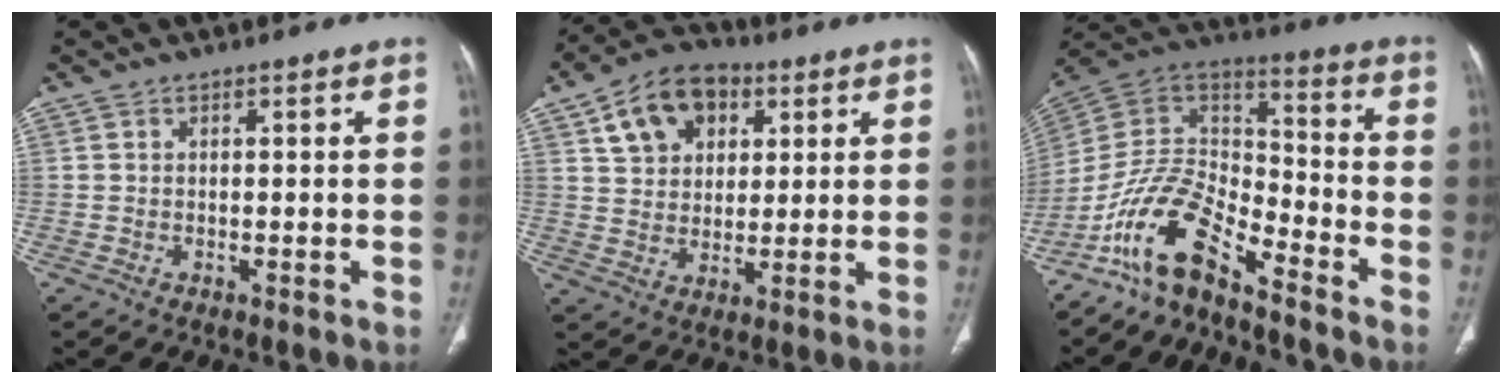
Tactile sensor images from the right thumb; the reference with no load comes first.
{"total": 12.7, "force": [5.3, 9.0, 7.2], "torque": [-0.092, -0.003, 0.087]}
{"total": 14.3, "force": [-10.6, 5.1, 8.1], "torque": [-0.142, 0.093, -0.207]}